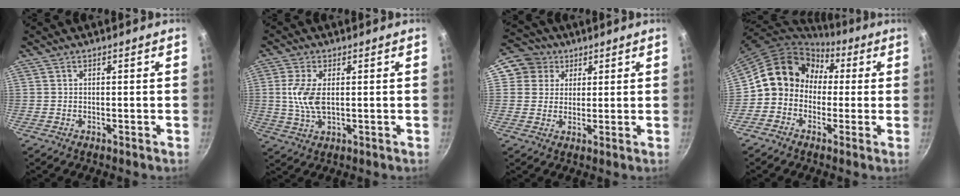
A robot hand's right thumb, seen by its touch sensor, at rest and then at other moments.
{"total": 7.0, "force": [0.7, 3.5, 6.1], "torque": [-0.127, -0.001, 0.013]}
{"total": 7.5, "force": [3.2, 6.7, 1.3], "torque": [0.011, 0.008, 0.042]}
{"total": 11.9, "force": [0.9, 10.5, 5.6], "torque": [-0.057, 0.034, -0.012]}